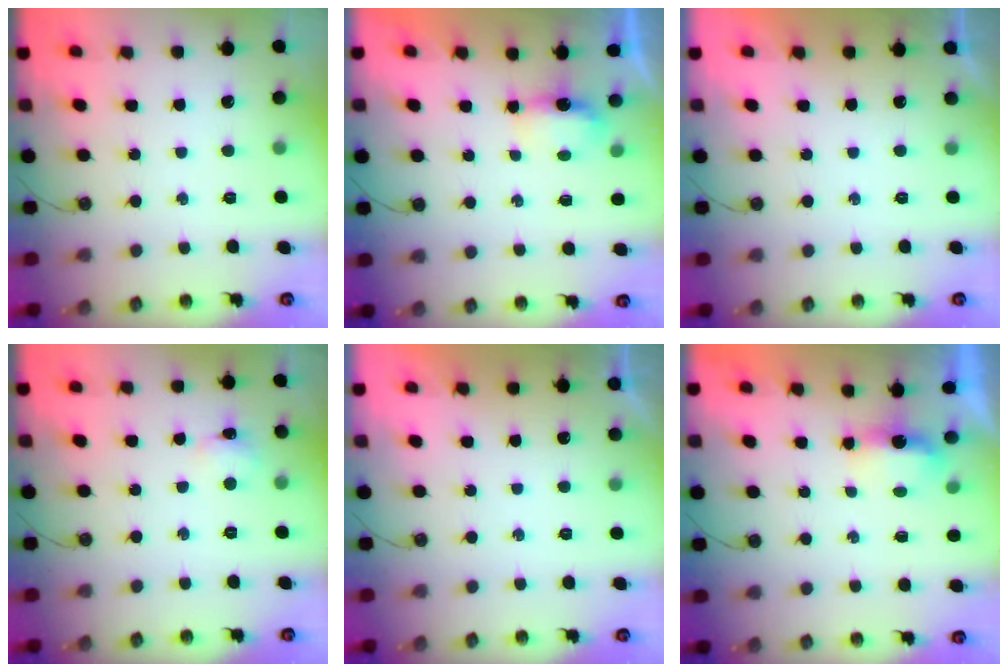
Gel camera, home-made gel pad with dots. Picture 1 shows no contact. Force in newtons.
{"total": 11.1, "press": 5.0, "slide": 9.9}
{"total": 0.0}
{"total": 3.2, "press": 3.2, "slide": 0.6}
{"total": 0.0}
{"total": 3.9, "press": 3.8, "slide": 0.8}